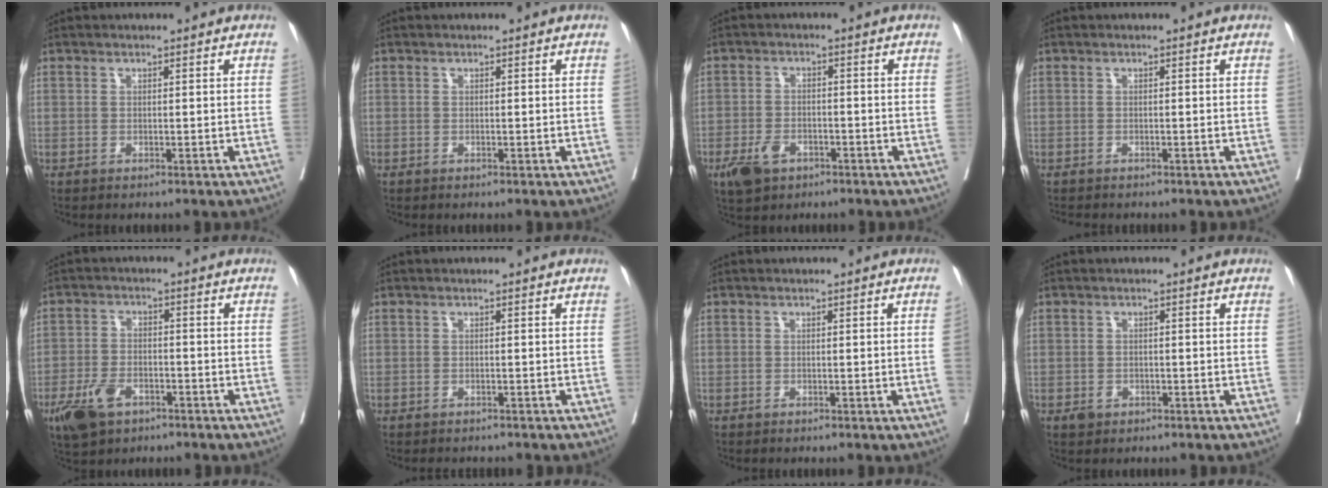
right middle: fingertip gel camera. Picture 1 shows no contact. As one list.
[{"total": 0.0}, {"total": 5.0, "force": [-2.8, 3.0, 2.8], "torque": [-0.059, -0.002, -0.044]}, {"total": 2.2, "force": [-2.0, 0.6, 0.8], "torque": [-0.014, -0.005, -0.026]}, {"total": 7.0, "force": [-4.0, 3.8, 4.3], "torque": [-0.091, -0.007, -0.067]}, {"total": 2.6, "force": [-2.3, 1.1, 0.6], "torque": [-0.009, -0.004, -0.030]}, {"total": 1.0, "force": [-0.1, -0.4, 0.9], "torque": [-0.010, -0.001, 0.001]}, {"total": 1.6, "force": [-0.8, 1.2, 0.6], "torque": [-0.010, 0.002, -0.007]}]